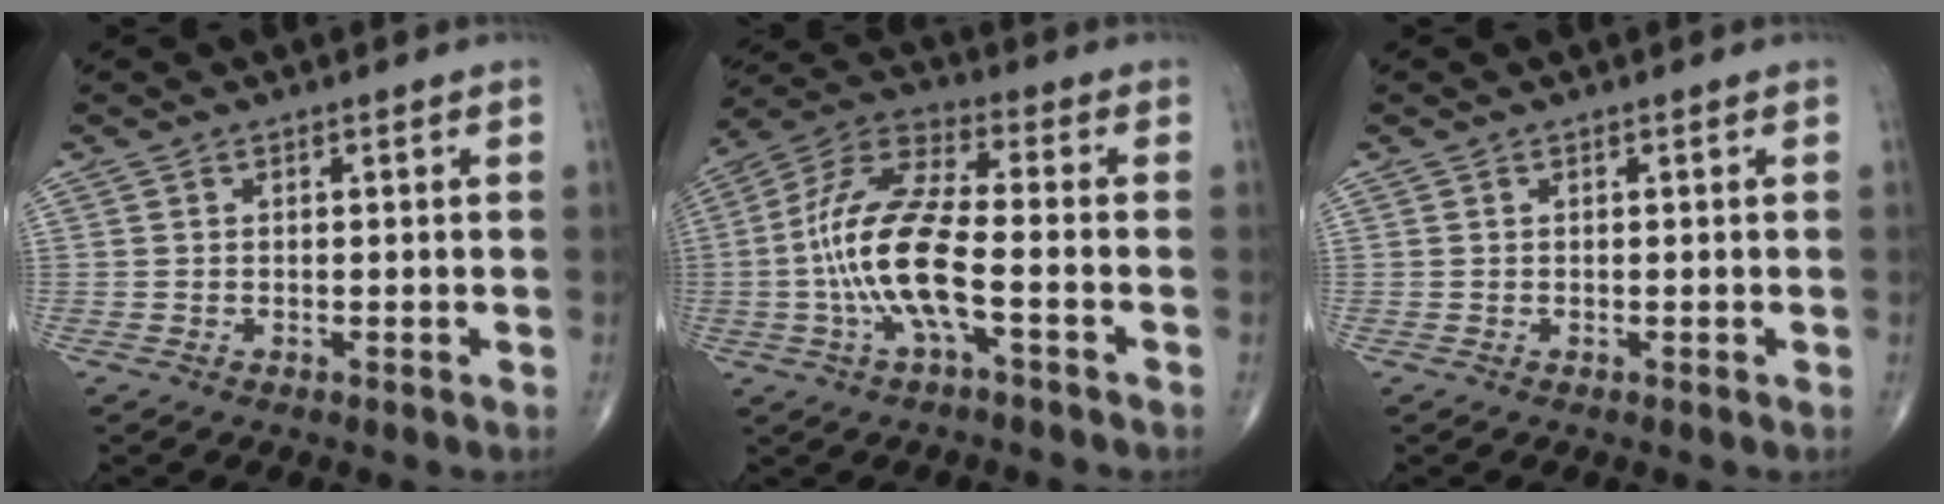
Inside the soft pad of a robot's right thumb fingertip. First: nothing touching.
{"total": 14.5, "force": [-3.2, 4.3, 13.5], "torque": [-0.293, 0.038, -0.065]}
{"total": 0.0}